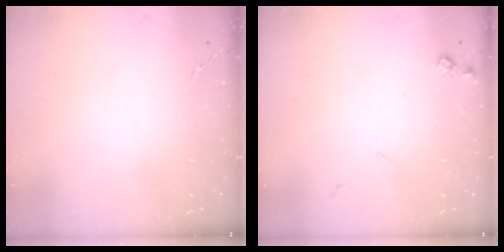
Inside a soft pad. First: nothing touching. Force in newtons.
{"total": 5.6, "press": 5.6, "slide": 0.8}